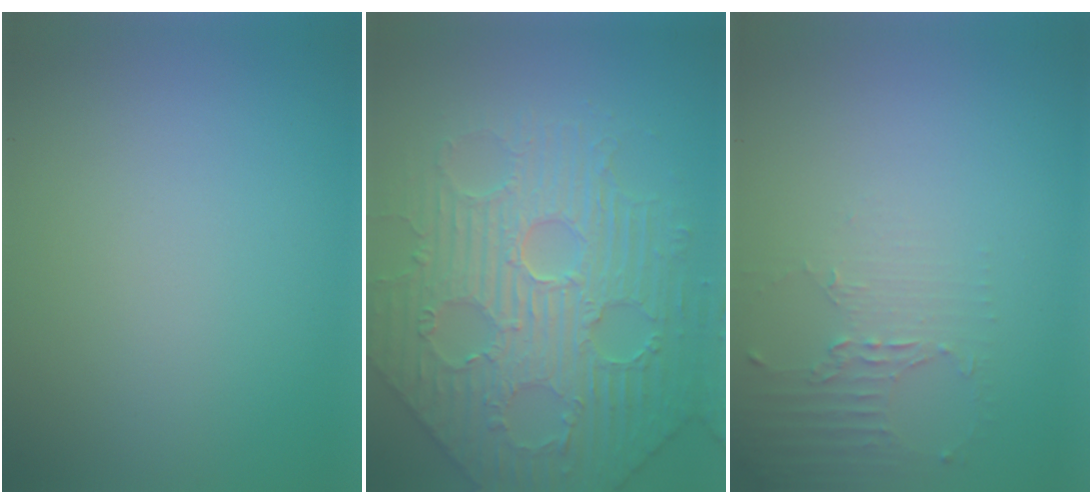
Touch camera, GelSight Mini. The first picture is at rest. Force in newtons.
{"total": 6.8, "press": 5.9, "slide": 3.3}
{"total": 2.0, "press": 1.5, "slide": 1.4}